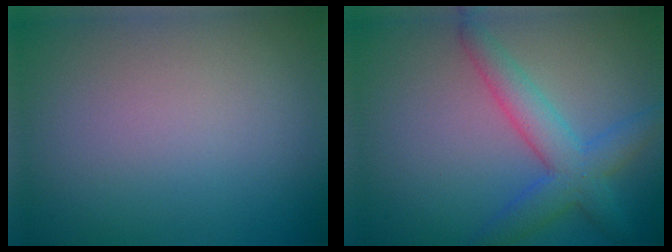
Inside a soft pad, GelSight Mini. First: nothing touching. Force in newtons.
{"total": 4.6, "press": 4.6, "slide": 0.2}